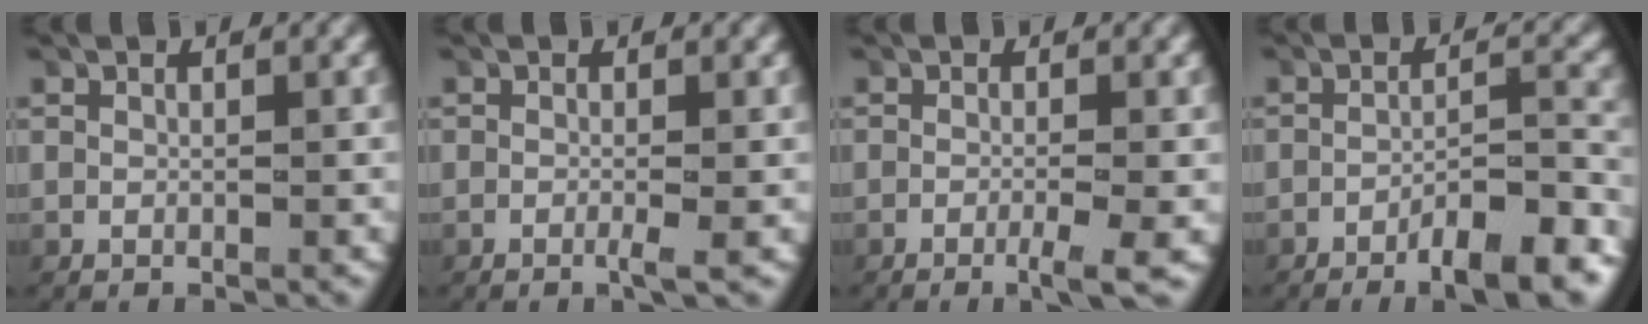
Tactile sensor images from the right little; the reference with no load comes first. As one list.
[{"total": 1.1, "force": [-0.4, 0.0, 1.1], "torque": [-0.015, 0.002, -0.013]}, {"total": 2.5, "force": [-1.3, 0.0, 2.2], "torque": [-0.028, -0.001, -0.028]}, {"total": 6.1, "force": [-4.6, 1.4, 3.6], "torque": [-0.037, 0.003, -0.078]}]